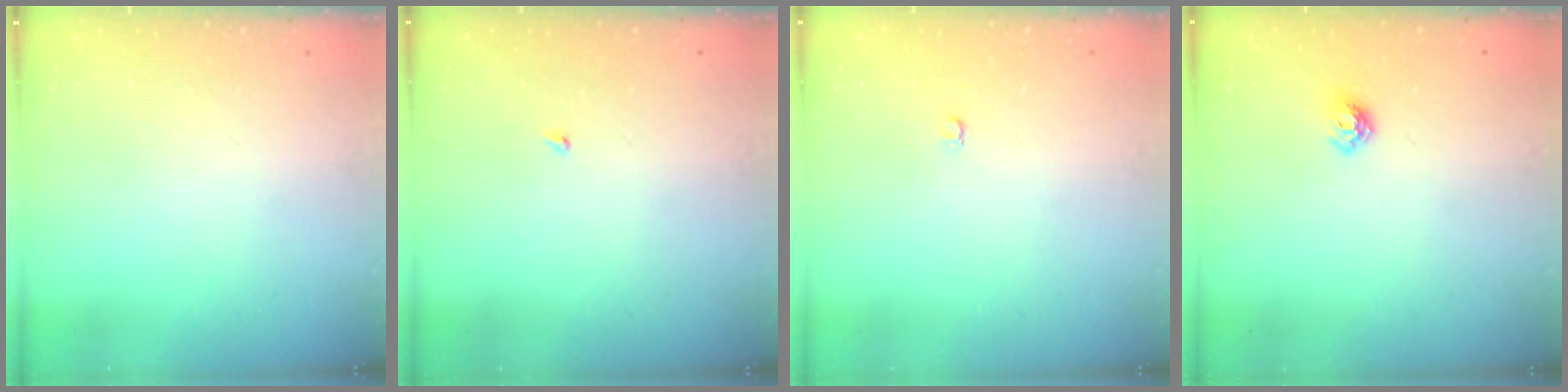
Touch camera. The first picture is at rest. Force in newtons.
{"total": 1.9, "press": 1.9, "slide": 0.3}
{"total": 2.6, "press": 2.6, "slide": 0.3}
{"total": 6.8, "press": 6.7, "slide": 1.0}